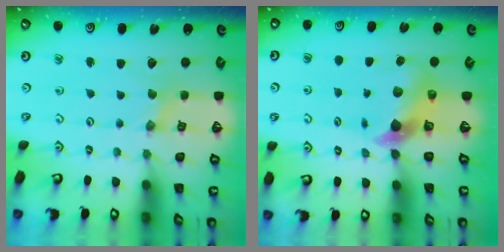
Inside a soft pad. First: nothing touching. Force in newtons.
{"total": 7.0, "press": 7.0, "slide": 0.9}